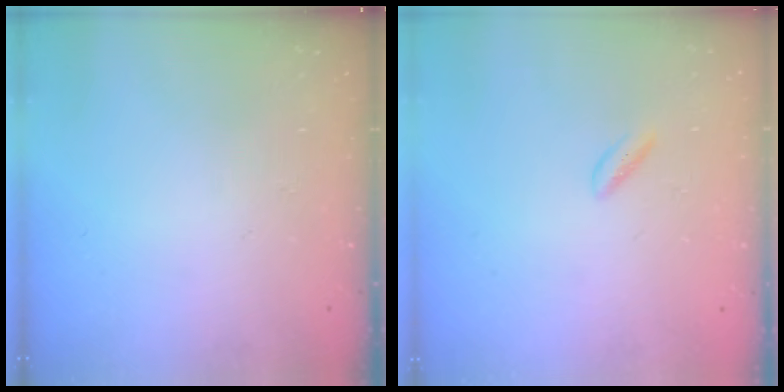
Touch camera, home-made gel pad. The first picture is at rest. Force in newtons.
{"total": 1.3, "press": 1.1, "slide": 0.7}